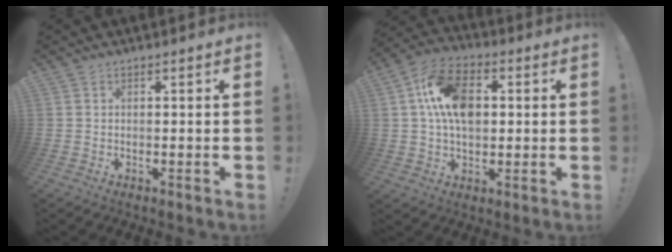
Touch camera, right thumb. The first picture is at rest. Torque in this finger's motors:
{"motor_torque": [2.11, 2.14, 0.07, 0.03, 0.19]}